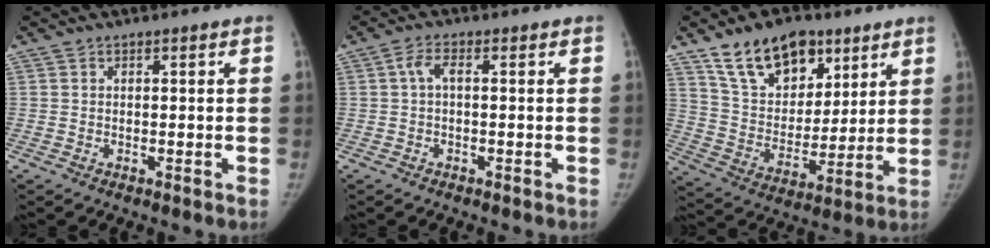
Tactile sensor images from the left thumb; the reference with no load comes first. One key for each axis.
{"total": 2.5, "fx": 0.3, "fy": 1.0, "fz": 2.3, "tx": -0.049, "ty": 0.008, "tz": 0.002}
{"total": 18.4, "fx": 11.4, "fy": 11.0, "fz": 9.3, "tx": -0.110, "ty": -0.048, "tz": 0.205}